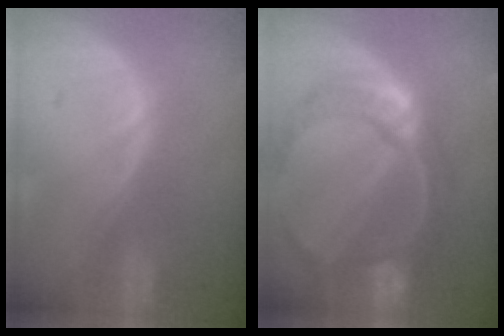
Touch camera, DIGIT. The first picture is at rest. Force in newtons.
{"total": 11.0, "press": 9.3, "slide": 5.8}